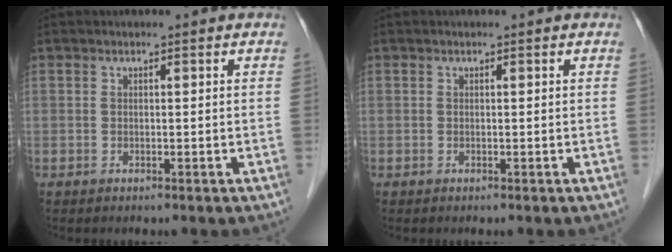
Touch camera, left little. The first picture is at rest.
{"total": 0.0}